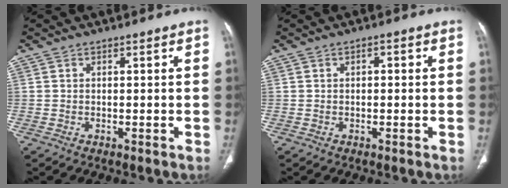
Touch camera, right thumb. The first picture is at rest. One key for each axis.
{"total": 1.3, "fx": 0.3, "fy": 0.6, "fz": 1.1, "tx": -0.014, "ty": 0.005, "tz": 0.001}